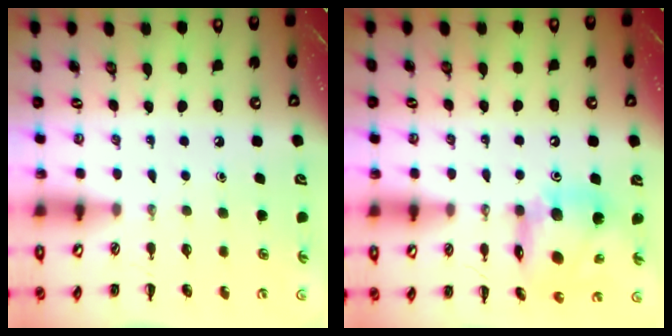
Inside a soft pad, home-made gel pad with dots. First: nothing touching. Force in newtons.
{"total": 13.9, "press": 13.5, "slide": 3.2}